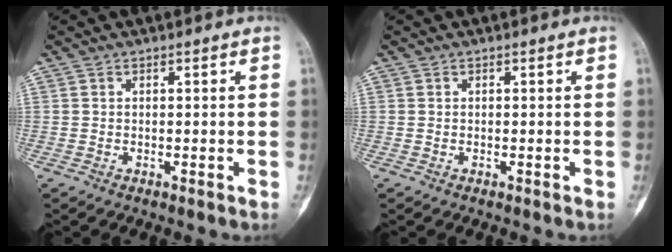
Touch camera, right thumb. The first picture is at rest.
{"total": 0.0}